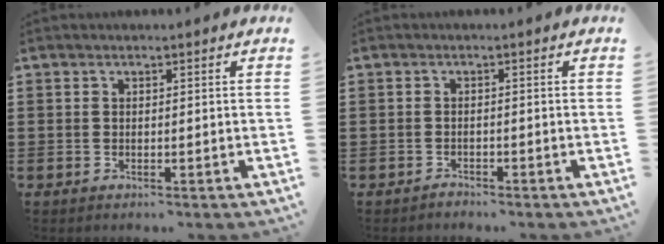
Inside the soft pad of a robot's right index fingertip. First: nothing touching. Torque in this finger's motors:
{"motor_torque": [0.47, 1.67, -0.28, -0.21]}